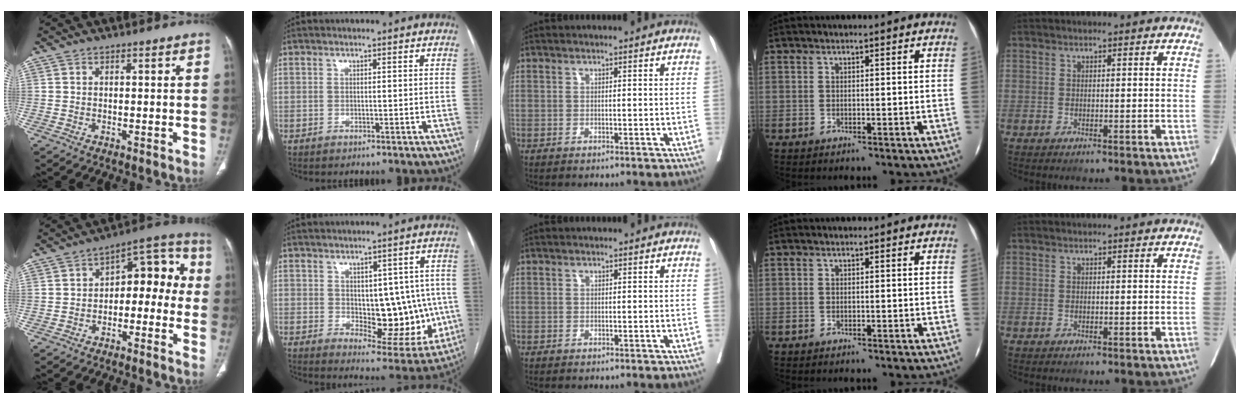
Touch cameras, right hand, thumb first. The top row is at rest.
{"thumb": {"total": 11.2, "force": [-1.7, 7.1, 8.5], "torque": [-0.064, 0.058, -0.035]}, "index": {"total": 12.9, "force": [-0.4, 6.7, 11.0], "torque": [-0.123, 0.010, 0.019]}}